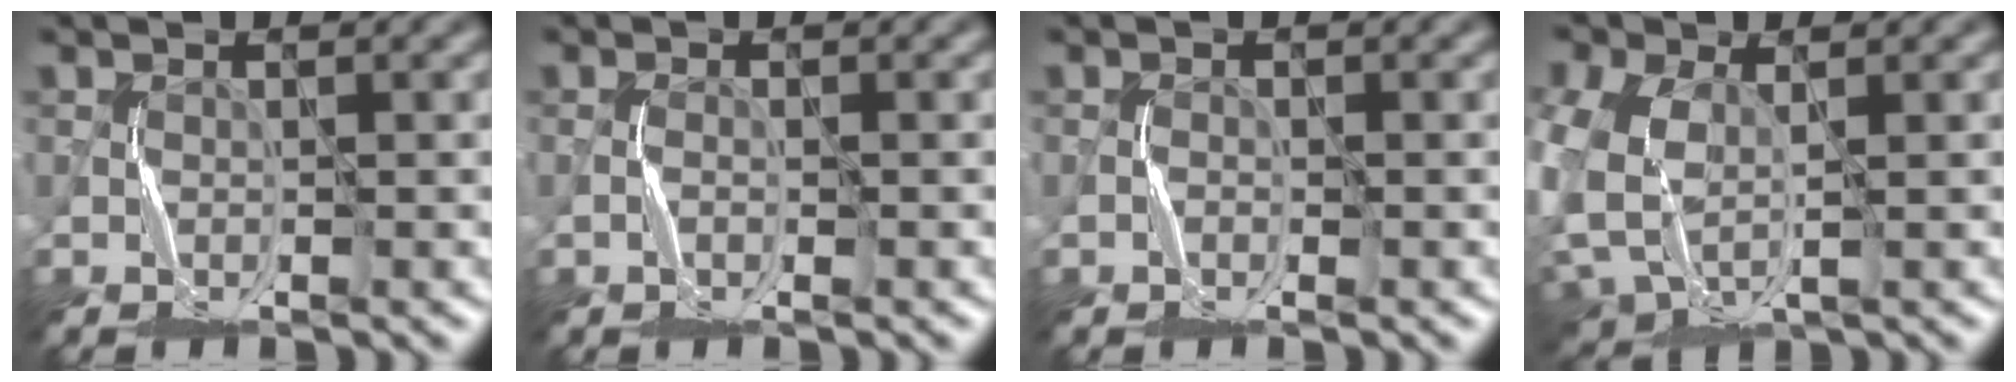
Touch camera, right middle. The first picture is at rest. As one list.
[{"total": 0.9, "force": [-0.5, 0.2, 0.7], "torque": [-0.016, 0.006, -0.009]}, {"total": 0.6, "force": [-0.4, 0.3, 0.4], "torque": [-0.006, 0.006, -0.009]}, {"total": 7.6, "force": [0.1, 5.3, 5.5], "torque": [-0.169, -0.014, 0.011]}]